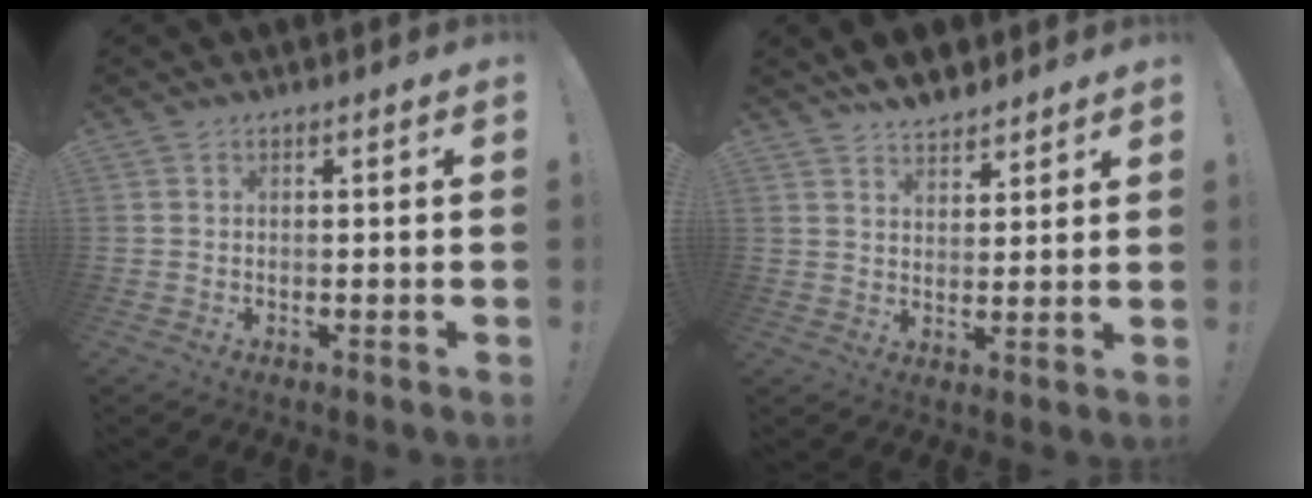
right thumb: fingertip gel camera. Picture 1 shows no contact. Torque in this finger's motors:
{"motor_torque": [-0.76, 0.69, -0.19, 0.39, 0.00]}